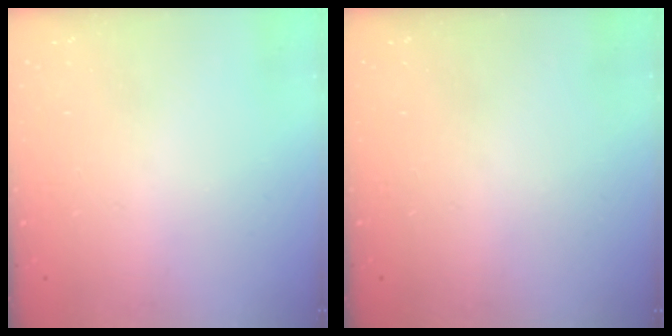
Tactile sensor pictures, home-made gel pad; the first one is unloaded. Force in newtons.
{"total": 0.0}